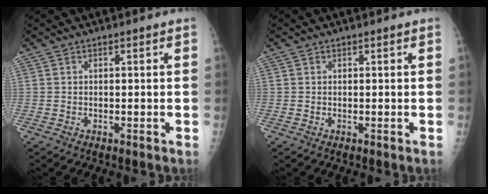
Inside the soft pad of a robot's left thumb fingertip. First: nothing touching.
{"total": 0.0}